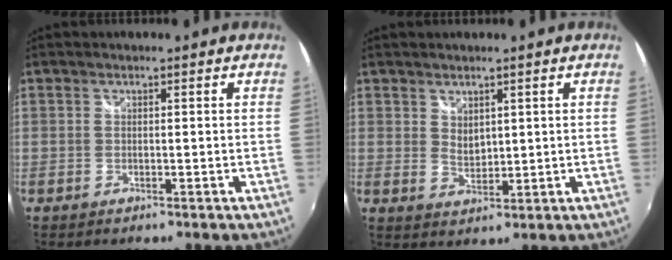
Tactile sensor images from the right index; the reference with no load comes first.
{"total": 2.8, "force": [1.7, 1.7, 1.4], "torque": [-0.018, -0.003, 0.031]}